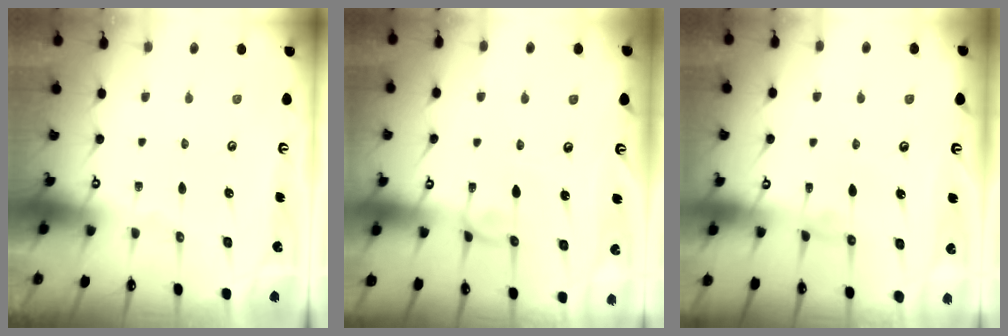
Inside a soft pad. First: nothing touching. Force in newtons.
{"total": 3.8, "press": 3.8, "slide": 0.1}
{"total": 0.6, "press": 0.4, "slide": 0.5}